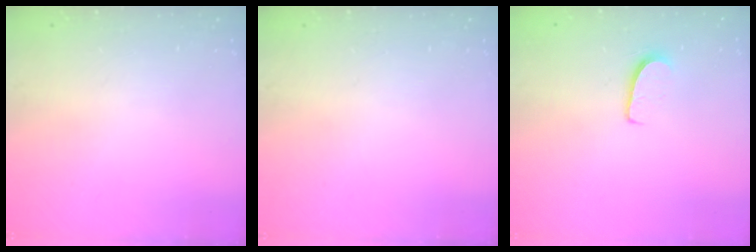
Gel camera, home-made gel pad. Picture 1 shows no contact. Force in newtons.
{"total": 0.0}
{"total": 5.8, "press": 5.8, "slide": 0.5}